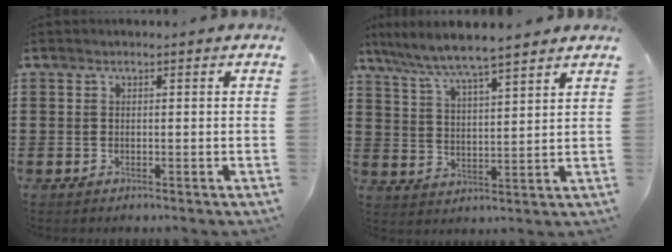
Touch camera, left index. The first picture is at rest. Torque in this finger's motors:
{"motor_torque": [1.40, 0.52, 0.86, 0.21]}